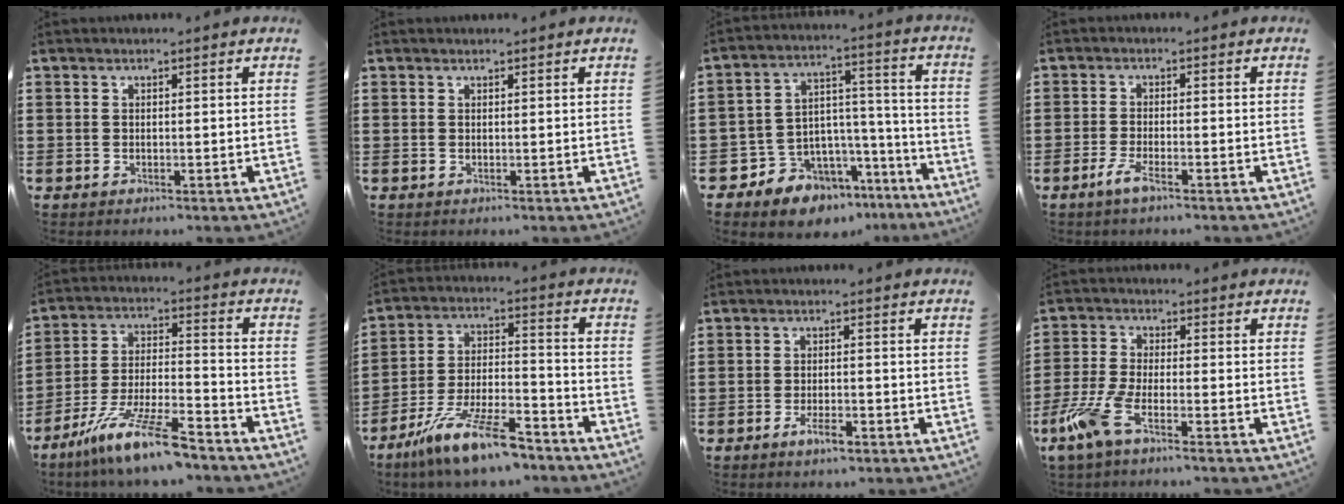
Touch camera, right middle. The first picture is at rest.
{"total": 0.0}
{"total": 7.7, "force": [-6.3, 4.3, 0.4], "torque": [-0.023, 0.013, -0.118]}
{"total": 3.1, "force": [-1.8, 0.4, 2.4], "torque": [-0.055, -0.004, -0.038]}
{"total": 12.0, "force": [-9.1, 1.5, 7.6], "torque": [-0.153, 0.012, -0.177]}
{"total": 12.8, "force": [-9.7, 2.4, 8.1], "torque": [-0.157, 0.023, -0.182]}
{"total": 3.3, "force": [-2.0, 1.0, 2.4], "torque": [-0.046, 0.003, -0.039]}
{"total": 6.4, "force": [-3.8, 1.3, 5.0], "torque": [-0.130, -0.020, -0.078]}